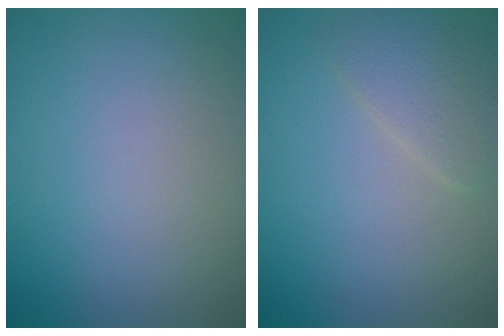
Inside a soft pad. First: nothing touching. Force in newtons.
{"total": 2.4, "press": 2.4, "slide": 0.1}